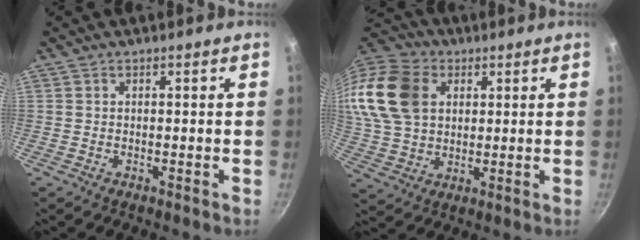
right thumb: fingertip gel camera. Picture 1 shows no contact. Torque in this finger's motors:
{"motor_torque": [1.97, 2.06, 0.82, -0.37, 0.41]}